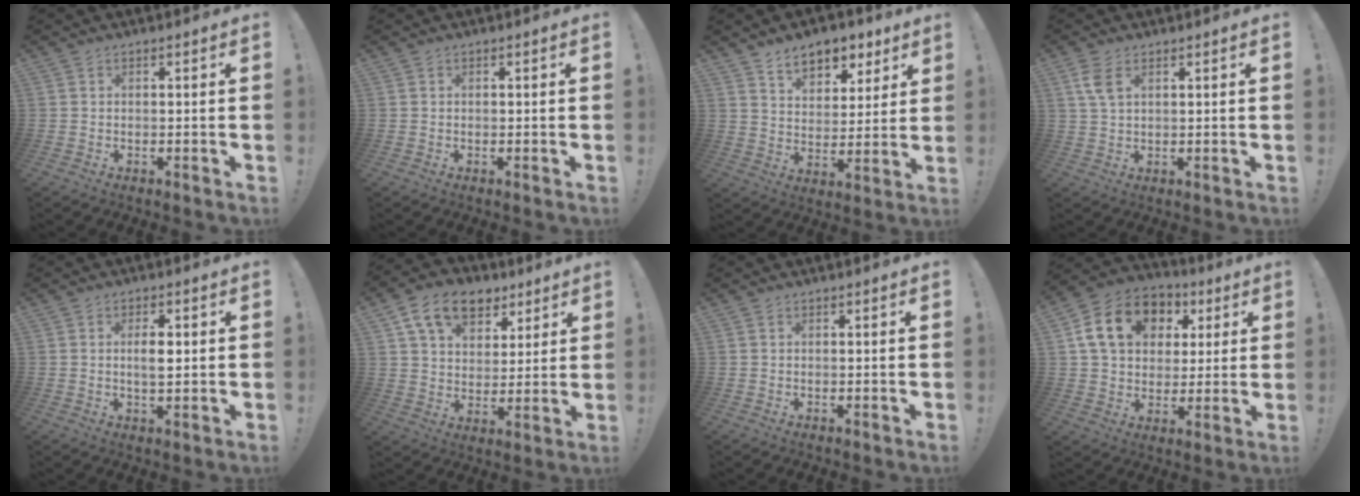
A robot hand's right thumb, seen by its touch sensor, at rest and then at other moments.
{"total": 0.0}
{"total": 10.3, "force": [7.1, 6.1, 4.2], "torque": [-0.051, -0.048, 0.131]}
{"total": 5.1, "force": [2.2, 2.5, 3.9], "torque": [-0.077, -0.005, 0.040]}
{"total": 4.8, "force": [0.4, 2.2, 4.3], "torque": [-0.071, -0.001, 0.000]}
{"total": 14.8, "force": [8.3, 9.9, 7.2], "torque": [-0.108, -0.039, 0.155]}
{"total": 0.0}
{"total": 16.9, "force": [5.8, 12.8, 9.3], "torque": [-0.138, -0.005, 0.114]}